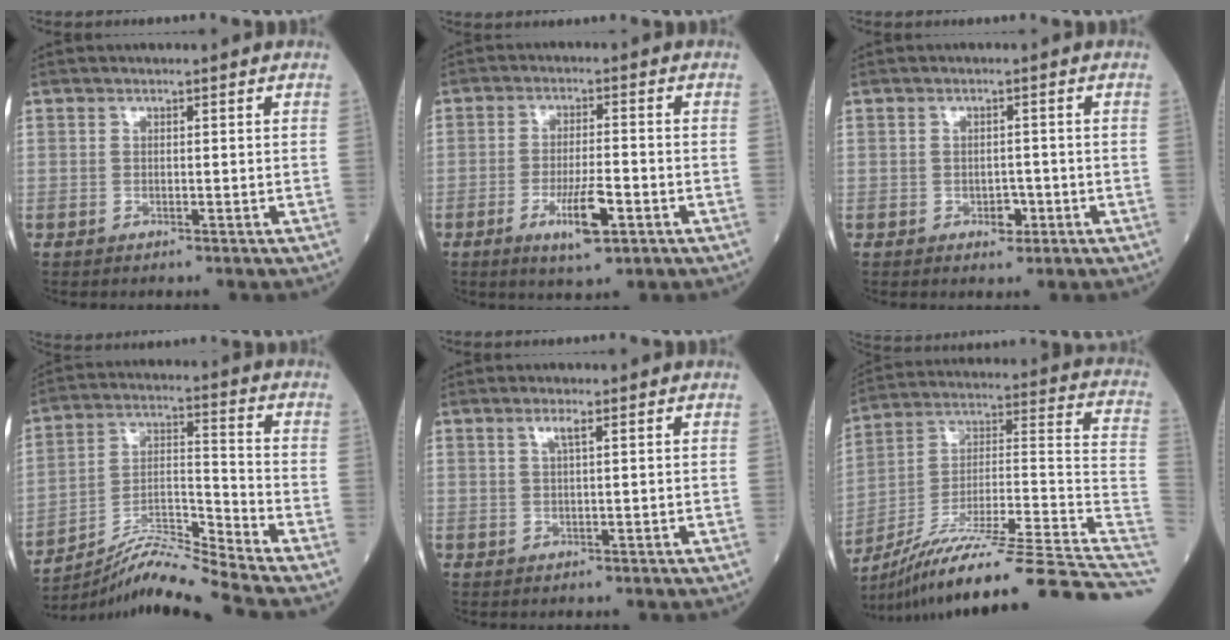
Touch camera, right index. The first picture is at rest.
{"total": 7.1, "force": [-3.0, 1.2, 6.3], "torque": [-0.115, -0.009, -0.048]}
{"total": 2.2, "force": [-0.9, 1.4, 1.5], "torque": [-0.017, 0.004, -0.009]}
{"total": 10.8, "force": [-10.0, -3.4, 2.4], "torque": [-0.053, 0.013, -0.180]}
{"total": 1.6, "force": [0.7, -0.1, 1.4], "torque": [-0.030, 0.003, 0.014]}
{"total": 31.7, "force": [-25.2, -0.5, 19.2], "torque": [-0.200, -0.006, -0.387]}